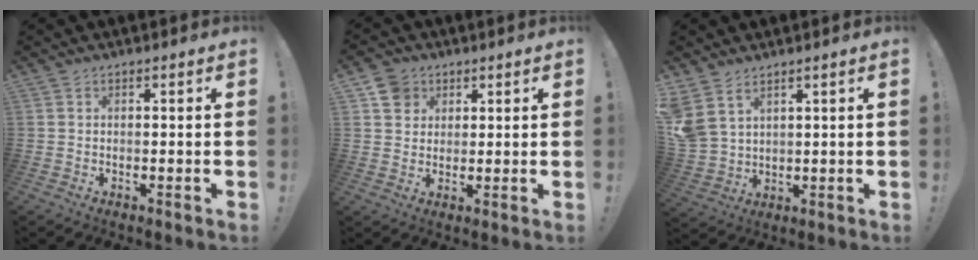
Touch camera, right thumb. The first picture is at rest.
{"total": 6.4, "force": [3.3, 5.4, 1.2], "torque": [-0.015, -0.015, 0.066]}
{"total": 6.7, "force": [4.5, 3.8, 3.1], "torque": [-0.075, -0.022, 0.094]}